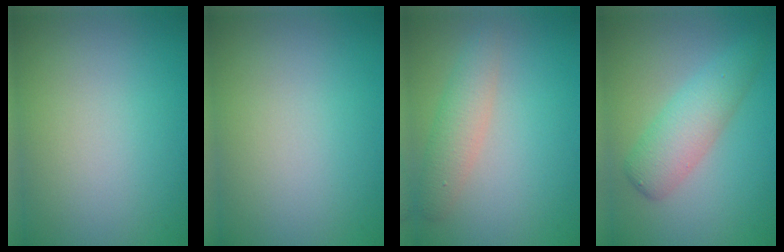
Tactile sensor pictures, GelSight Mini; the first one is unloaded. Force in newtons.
{"total": 0.0}
{"total": 2.8, "press": 2.8, "slide": 0.1}
{"total": 4.1, "press": 4.1, "slide": 0.0}